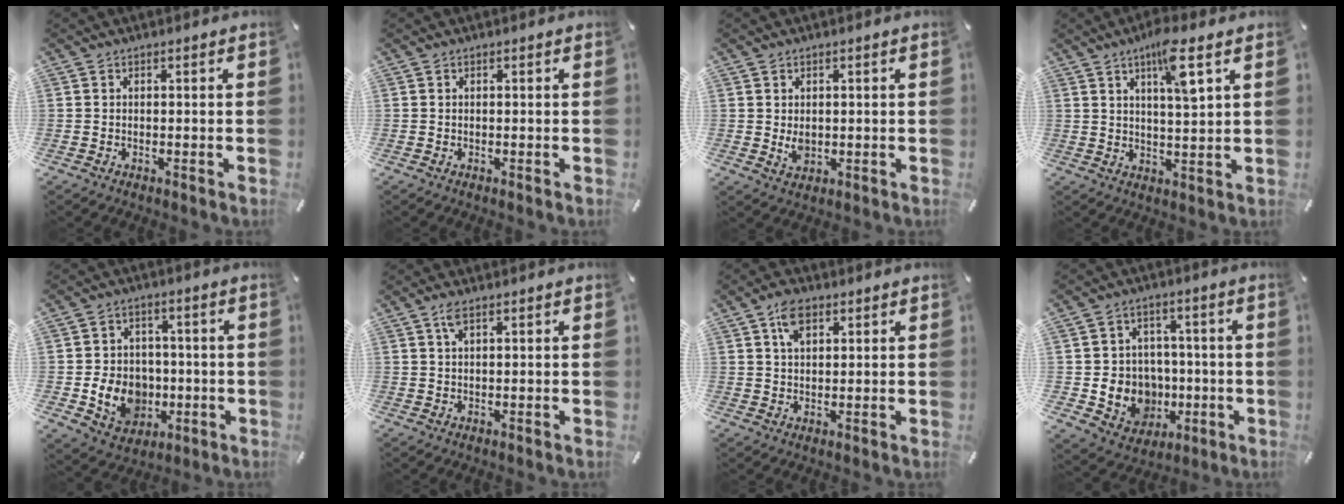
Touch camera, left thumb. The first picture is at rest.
{"total": 0.0}
{"total": 2.5, "force": [0.3, 1.9, 1.6], "torque": [-0.023, -0.001, 0.005]}
{"total": 8.8, "force": [4.7, 1.6, 7.2], "torque": [-0.119, -0.016, 0.073]}
{"total": 11.0, "force": [-2.4, 9.3, 5.3], "torque": [-0.104, 0.024, -0.036]}
{"total": 2.5, "force": [1.3, 0.7, 2.1], "torque": [-0.045, 0.004, 0.021]}
{"total": 5.9, "force": [2.9, 3.5, 3.8], "torque": [-0.068, 0.001, 0.050]}
{"total": 10.6, "force": [-1.2, 10.2, 2.6], "torque": [-0.046, 0.003, -0.007]}